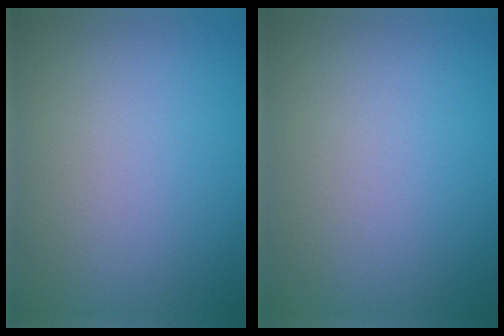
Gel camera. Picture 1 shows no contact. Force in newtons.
{"total": 0.0}